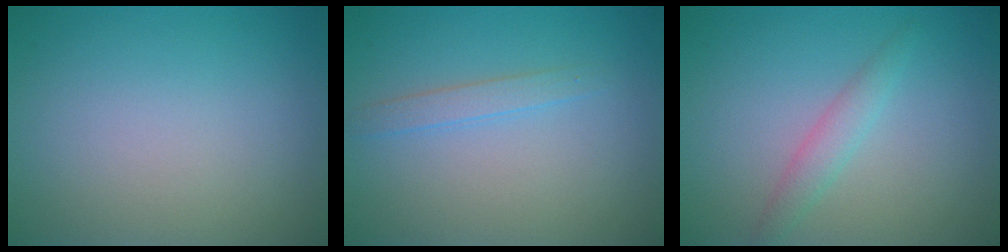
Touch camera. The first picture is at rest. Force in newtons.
{"total": 1.3, "press": 1.3, "slide": 0.1}
{"total": 1.8, "press": 1.8, "slide": 0.1}